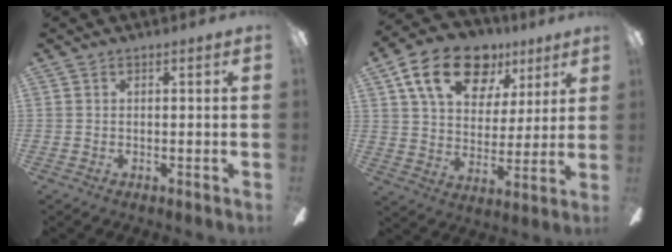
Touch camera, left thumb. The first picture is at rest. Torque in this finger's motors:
{"motor_torque": [0.62, 0.65, 1.47, -1.30, 0.18]}